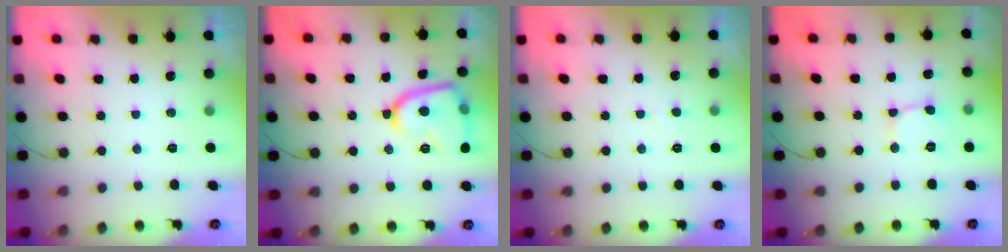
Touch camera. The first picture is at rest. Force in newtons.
{"total": 14.7, "press": 14.6, "slide": 1.1}
{"total": 1.7, "press": 1.7, "slide": 0.1}
{"total": 2.6, "press": 2.6, "slide": 0.2}